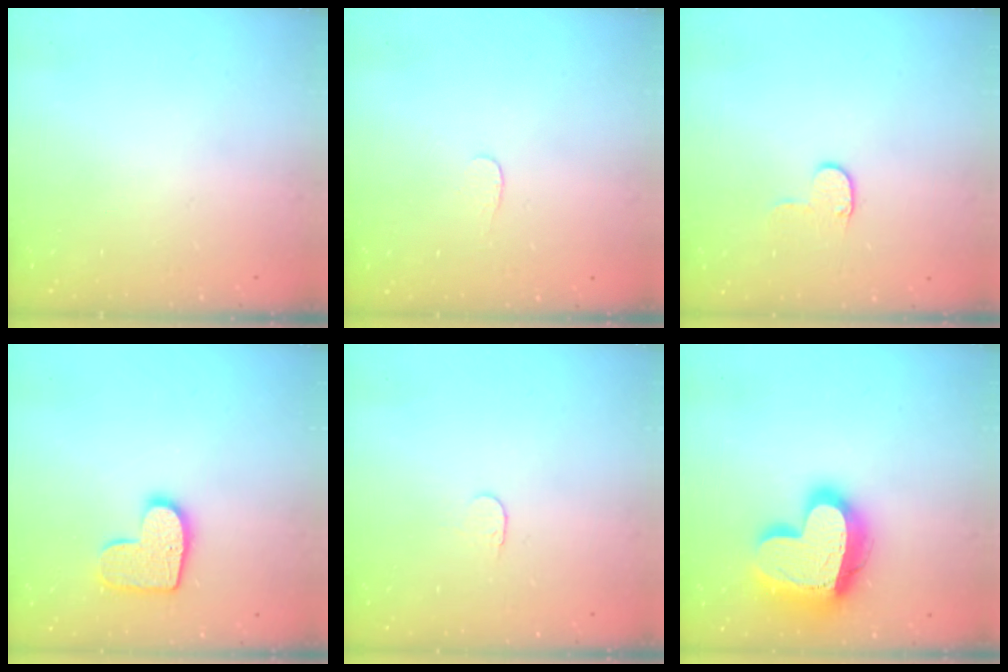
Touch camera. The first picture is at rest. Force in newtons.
{"total": 3.0, "press": 3.0, "slide": 0.2}
{"total": 5.1, "press": 5.1, "slide": 0.5}
{"total": 11.6, "press": 11.6, "slide": 0.6}
{"total": 3.7, "press": 3.7, "slide": 0.3}
{"total": 22.7, "press": 22.6, "slide": 1.9}